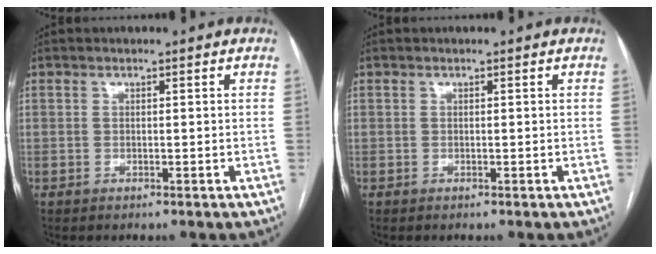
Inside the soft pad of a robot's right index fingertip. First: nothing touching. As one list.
[{"total": 0.0}]